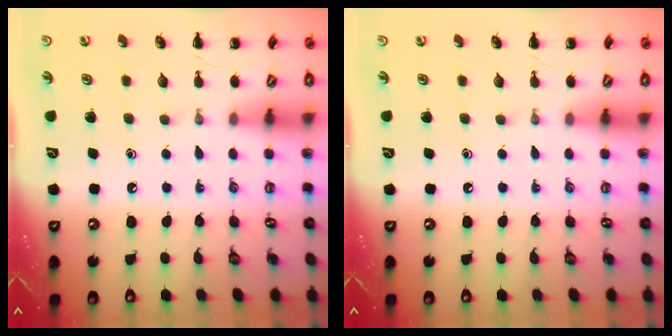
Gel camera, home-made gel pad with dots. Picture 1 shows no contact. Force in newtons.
{"total": 0.0}